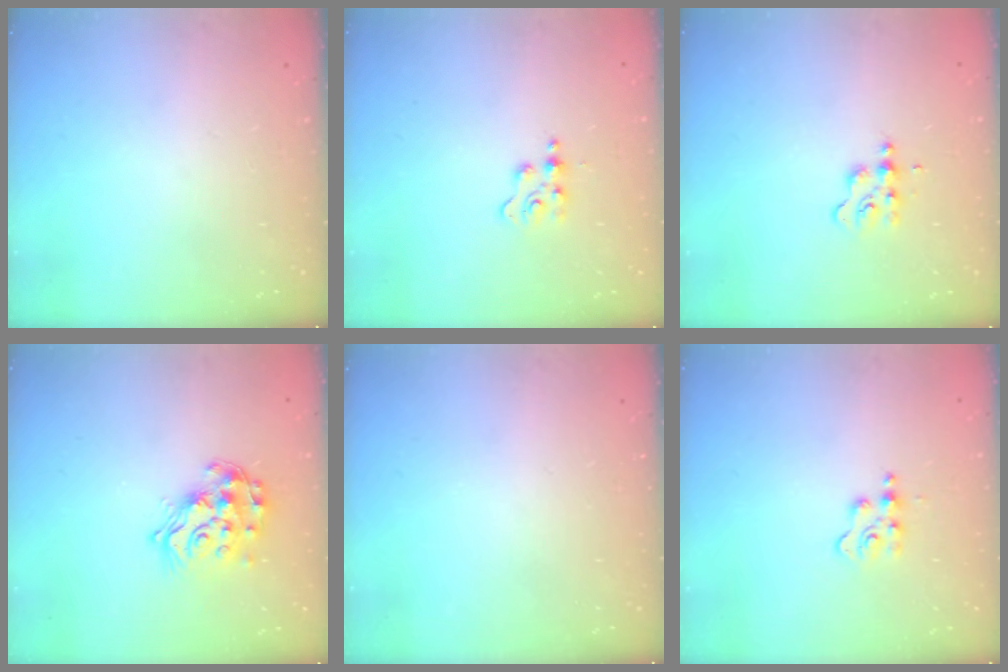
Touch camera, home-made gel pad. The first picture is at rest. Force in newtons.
{"total": 2.3, "press": 2.3, "slide": 0.4}
{"total": 3.5, "press": 3.5, "slide": 0.5}
{"total": 16.4, "press": 16.4, "slide": 1.0}
{"total": 0.0}
{"total": 3.1, "press": 3.1, "slide": 0.5}